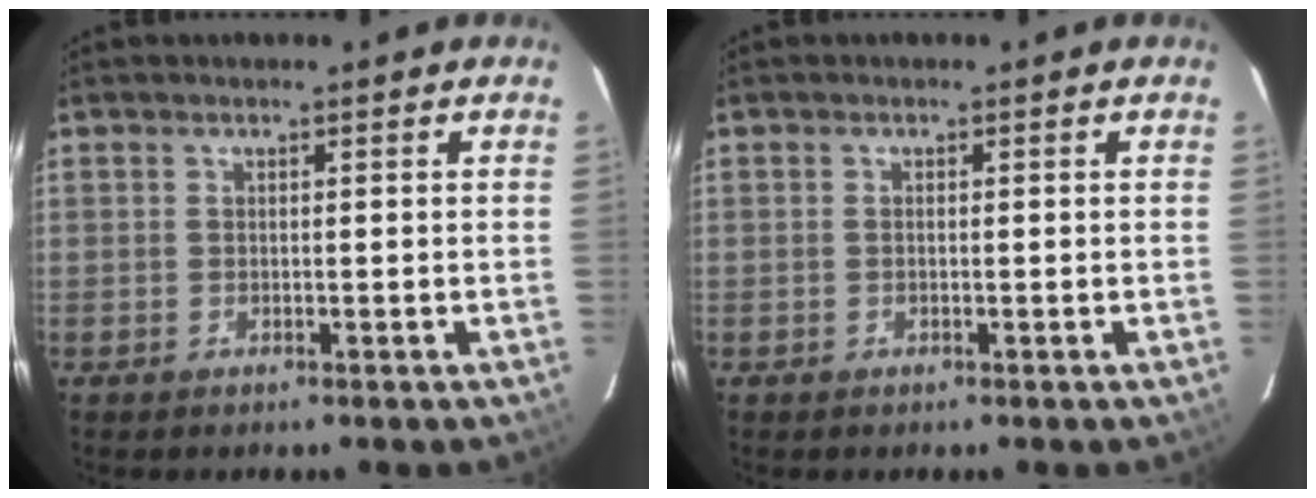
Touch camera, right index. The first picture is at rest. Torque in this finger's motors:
{"motor_torque": [-0.20, 0.14, -0.03, 0.00]}